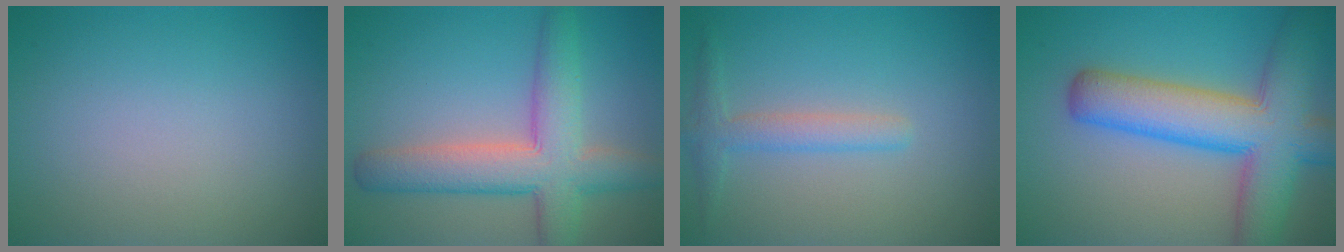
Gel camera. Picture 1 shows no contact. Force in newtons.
{"total": 7.1, "press": 7.1, "slide": 0.3}
{"total": 2.2, "press": 2.2, "slide": 0.1}
{"total": 9.9, "press": 9.9, "slide": 0.4}